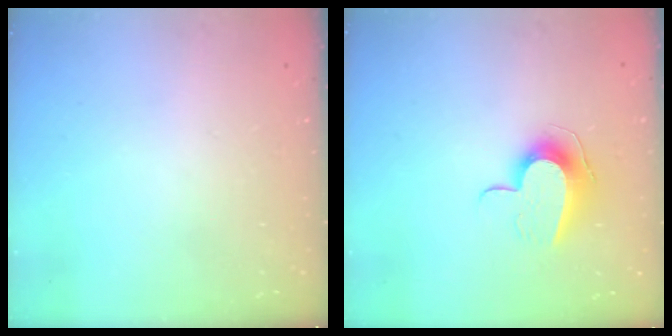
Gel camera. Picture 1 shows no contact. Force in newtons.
{"total": 11.2, "press": 11.1, "slide": 0.5}